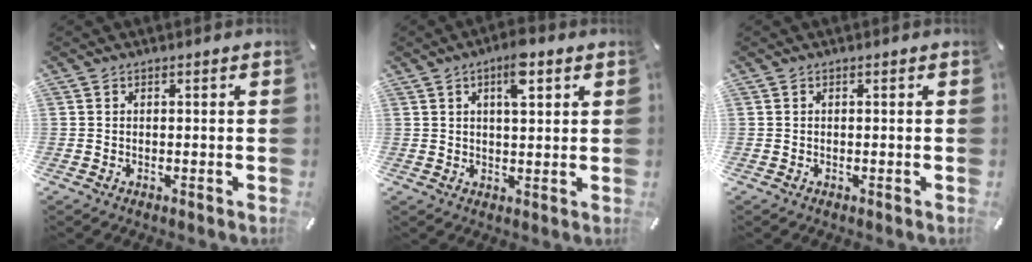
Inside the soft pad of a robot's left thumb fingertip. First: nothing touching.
{"total": 6.7, "force": [3.2, 2.7, 5.2], "torque": [-0.078, -0.004, 0.049]}
{"total": 0.0}